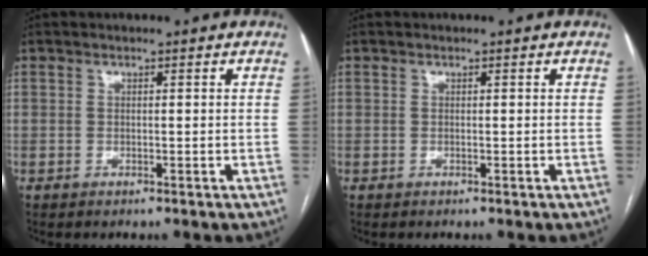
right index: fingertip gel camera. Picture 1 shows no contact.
{"total": 0.0}